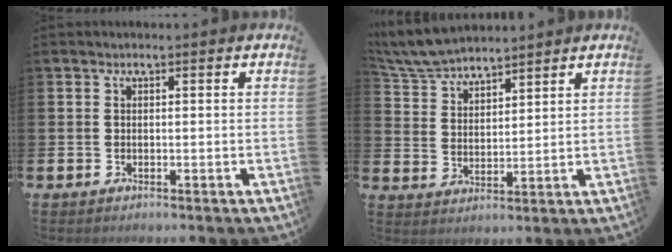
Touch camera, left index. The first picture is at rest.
{"total": 6.5, "force": [6.3, 1.1, 1.2], "torque": [-0.053, -0.023, 0.118]}